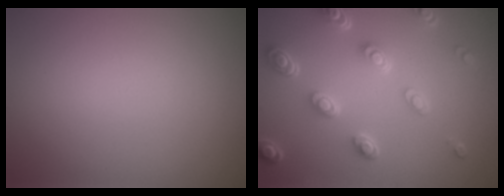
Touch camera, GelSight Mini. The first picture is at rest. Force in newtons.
{"total": 5.1, "press": 3.8, "slide": 3.3}